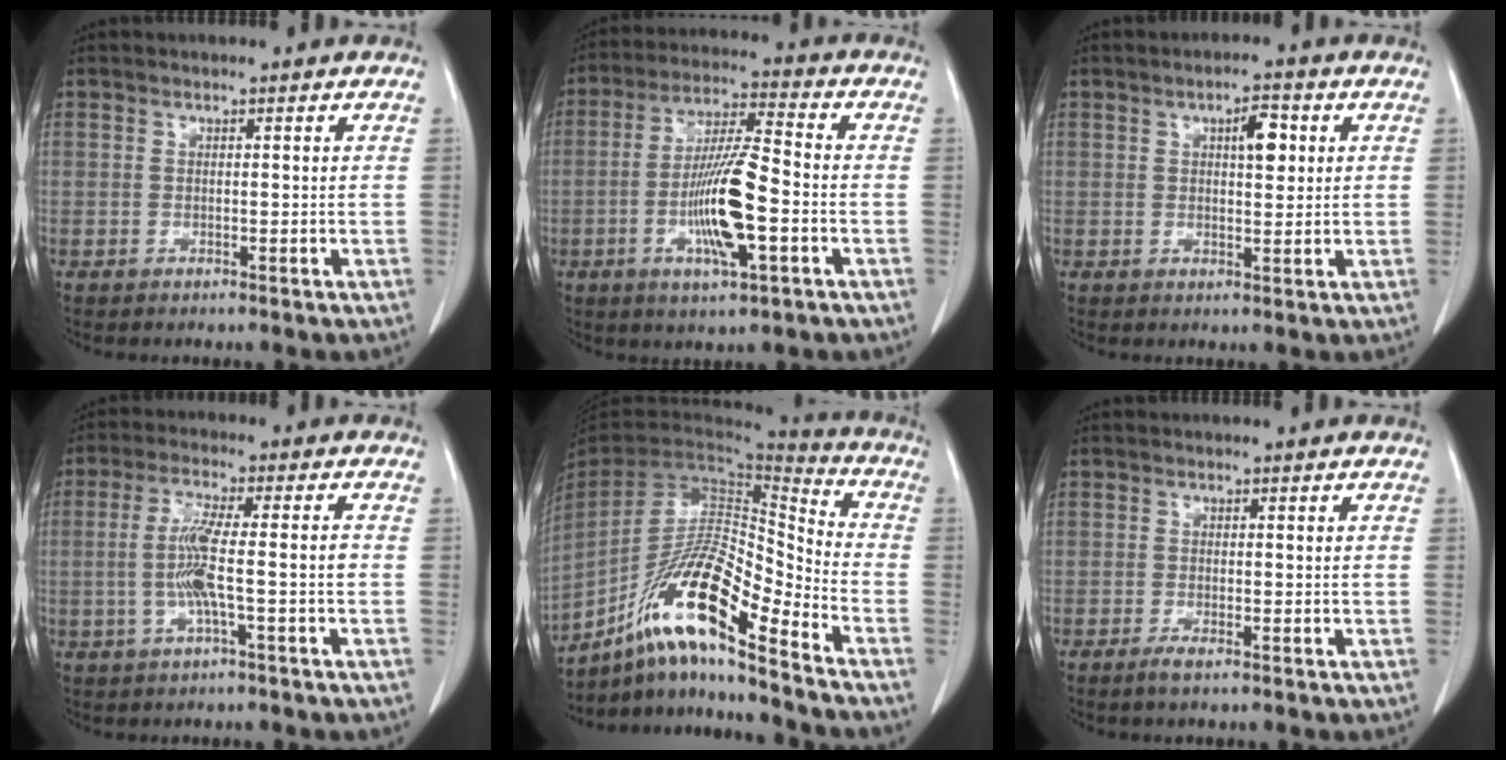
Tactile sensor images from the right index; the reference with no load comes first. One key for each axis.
{"total": 12.2, "fx": -3.3, "fy": 1.6, "fz": 11.6, "tx": -0.222, "ty": -0.003, "tz": -0.061}
{"total": 4.3, "fx": 1.4, "fy": 1.5, "fz": 3.7, "tx": -0.055, "ty": 0.006, "tz": 0.019}
{"total": 7.1, "fx": -1.3, "fy": 0.0, "fz": 7.0, "tx": -0.138, "ty": 0.009, "tz": -0.024}
{"total": 16.4, "fx": -10.8, "fy": 1.7, "fz": 12.2, "tx": -0.226, "ty": 0.008, "tz": -0.193}
{"total": 1.5, "fx": -1.0, "fy": 0.0, "fz": 1.1, "tx": -0.021, "ty": -0.004, "tz": -0.018}